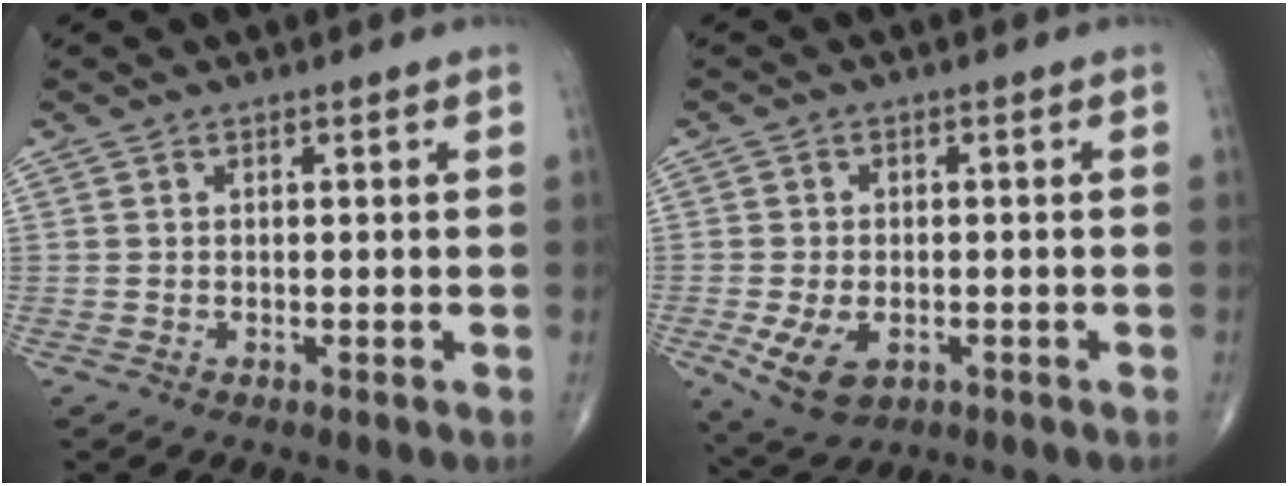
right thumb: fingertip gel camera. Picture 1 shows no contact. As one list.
[{"total": 7.3, "force": [-2.4, 4.4, 5.3], "torque": [-0.098, -0.003, -0.033]}]